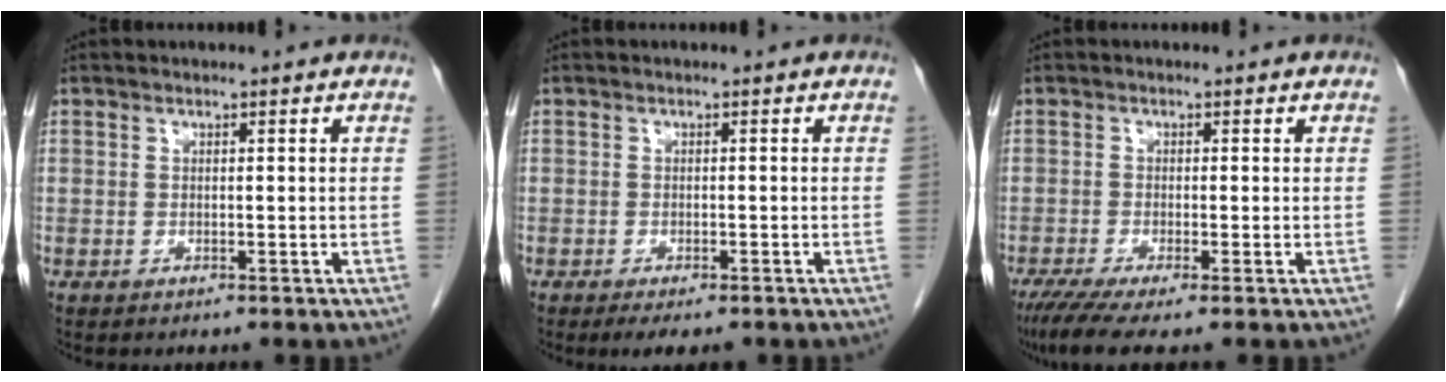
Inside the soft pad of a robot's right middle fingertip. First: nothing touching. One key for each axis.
{"total": 4.1, "fx": -3.1, "fy": 1.5, "fz": 2.2, "tx": -0.028, "ty": -0.007, "tz": -0.042}
{"total": 5.2, "fx": -3.7, "fy": 0.2, "fz": 3.7, "tx": -0.063, "ty": -0.015, "tz": -0.066}